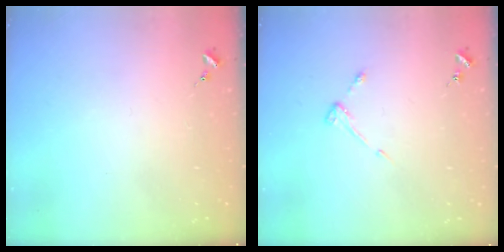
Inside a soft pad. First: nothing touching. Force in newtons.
{"total": 3.2, "press": 3.1, "slide": 0.5}